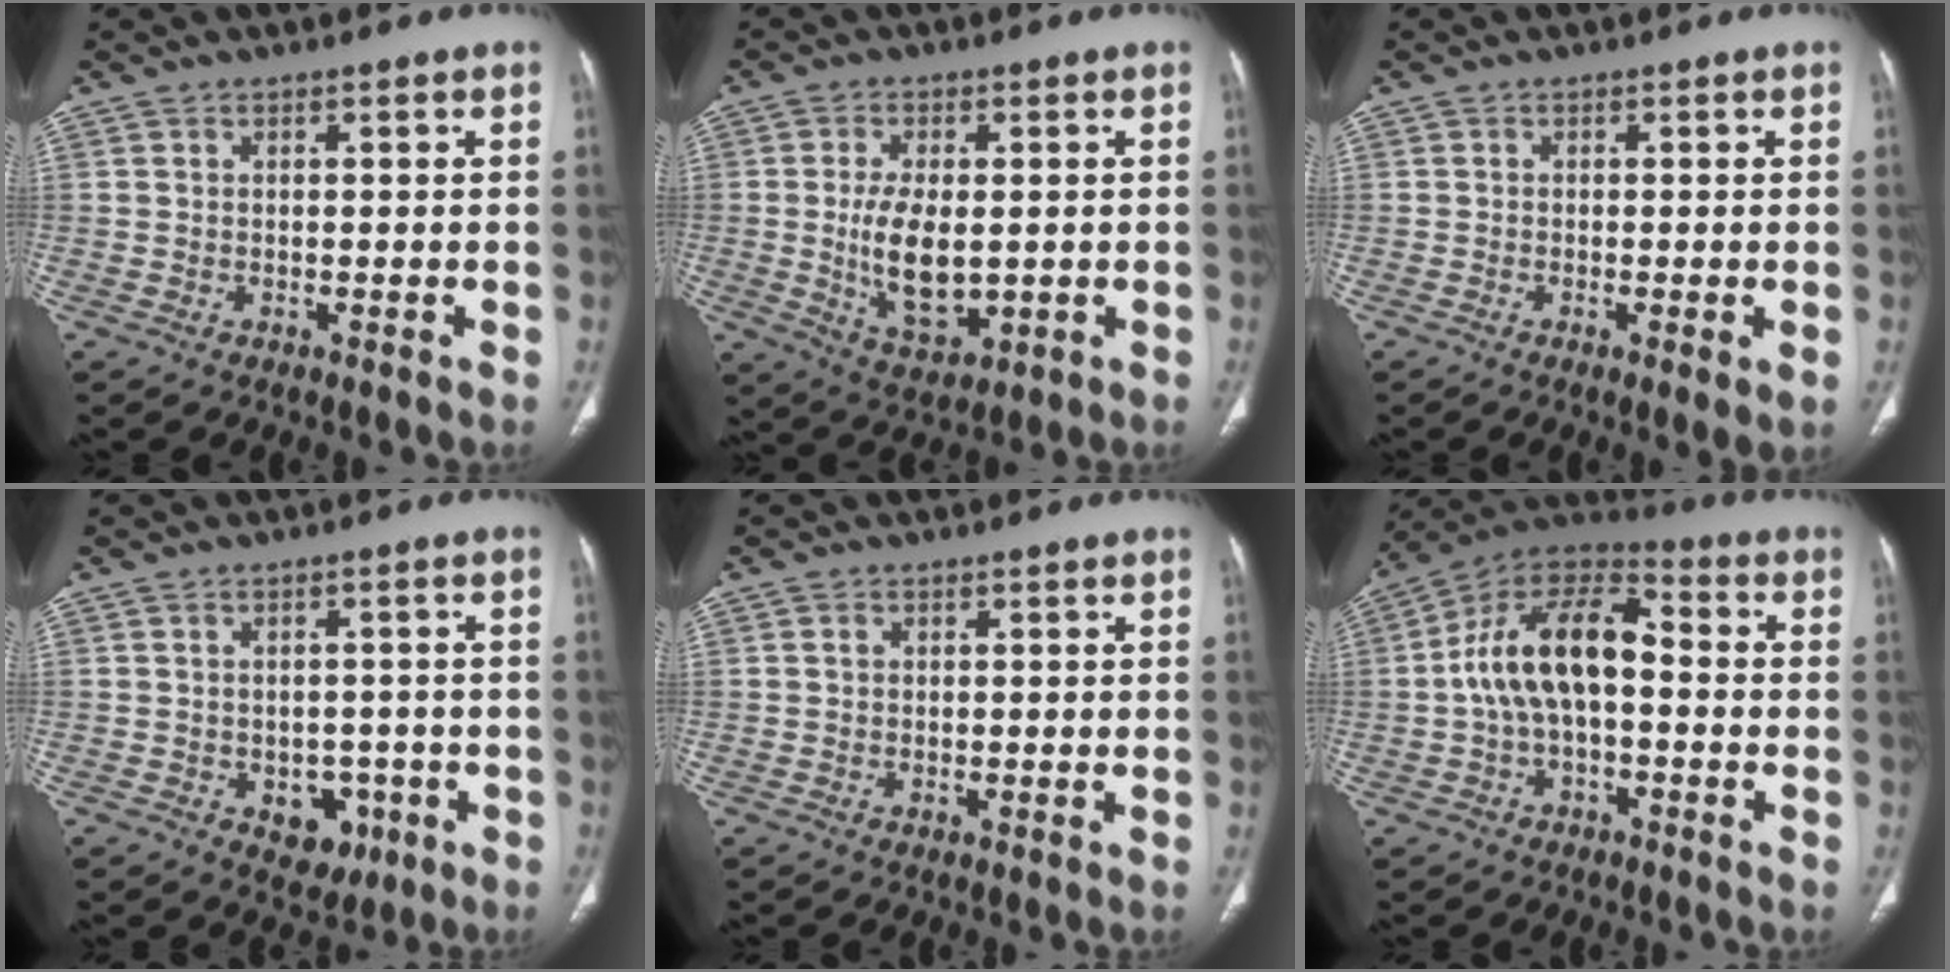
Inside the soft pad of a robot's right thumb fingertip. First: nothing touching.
{"total": 9.8, "force": [-0.5, 5.2, 8.3], "torque": [-0.144, -0.013, 0.003]}
{"total": 2.7, "force": [-0.6, 0.5, 2.6], "torque": [-0.053, -0.012, -0.013]}
{"total": 5.6, "force": [-2.0, 4.2, 3.0], "torque": [-0.014, 0.012, -0.016]}
{"total": 0.6, "force": [0.1, 0.5, 0.2], "torque": [-0.003, 0.001, 0.002]}
{"total": 15.0, "force": [-0.7, 8.1, 12.6], "torque": [-0.218, 0.046, -0.024]}